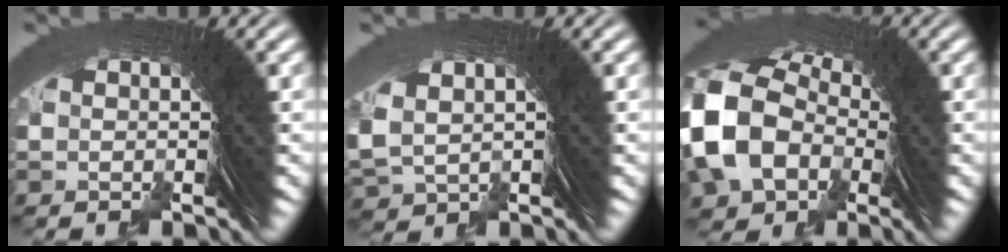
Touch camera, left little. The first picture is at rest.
{"total": 2.2, "force": [0.6, 1.7, 1.3], "torque": [-0.038, -0.016, 0.030]}
{"total": 11.8, "force": [1.3, 9.1, 7.4], "torque": [-0.179, -0.016, 0.020]}